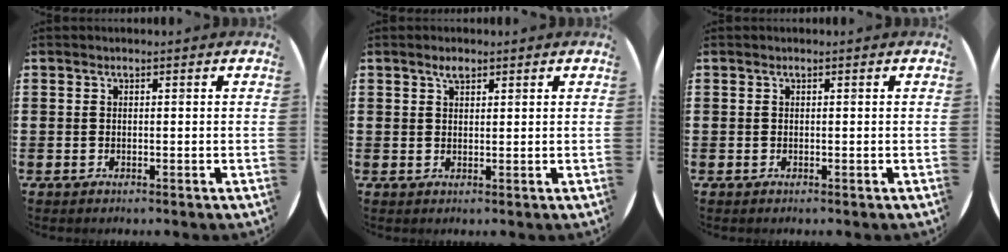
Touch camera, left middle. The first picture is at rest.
{"total": 1.5, "force": [1.2, 0.6, 0.8], "torque": [-0.008, 0.002, 0.018]}
{"total": 0.0}